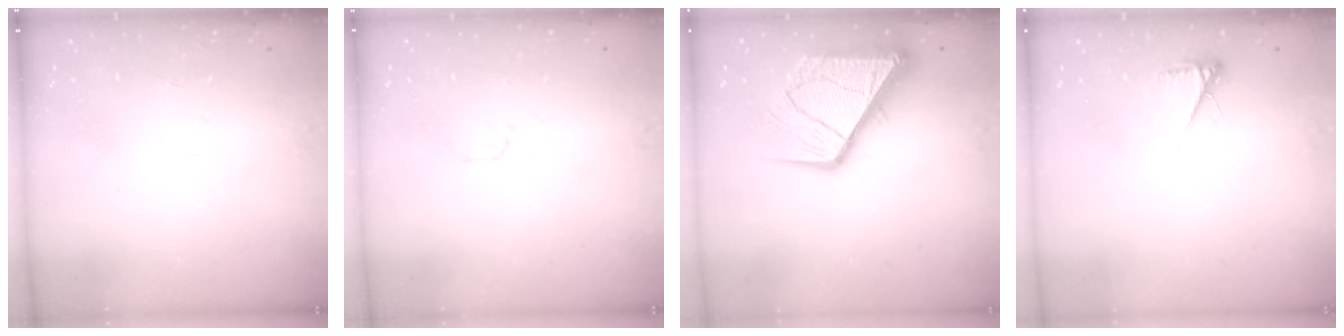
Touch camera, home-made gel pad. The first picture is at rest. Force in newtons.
{"total": 3.0, "press": 2.9, "slide": 0.4}
{"total": 15.1, "press": 15.0, "slide": 1.7}
{"total": 4.0, "press": 3.9, "slide": 0.5}